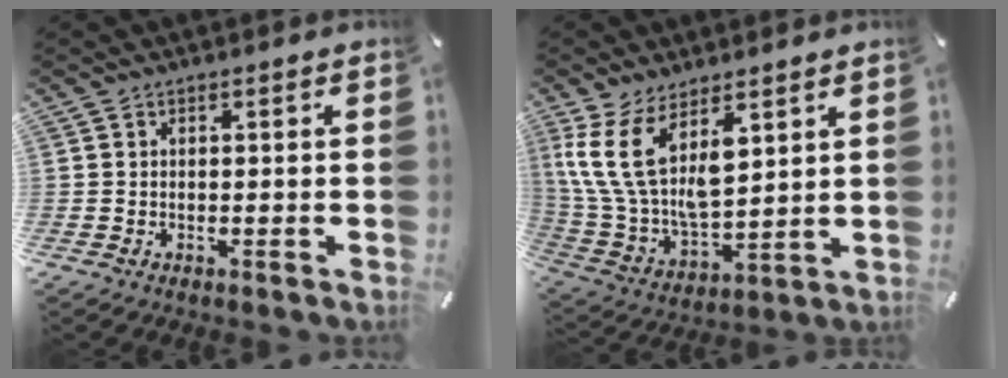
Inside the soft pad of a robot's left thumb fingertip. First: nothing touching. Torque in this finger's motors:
{"motor_torque": [2.59, 2.41, 2.22, -0.55, 0.38]}